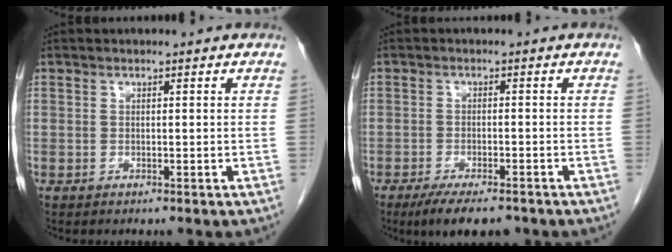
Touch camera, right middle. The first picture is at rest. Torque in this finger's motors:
{"motor_torque": [0.65, -0.52, 0.11, 0.03]}